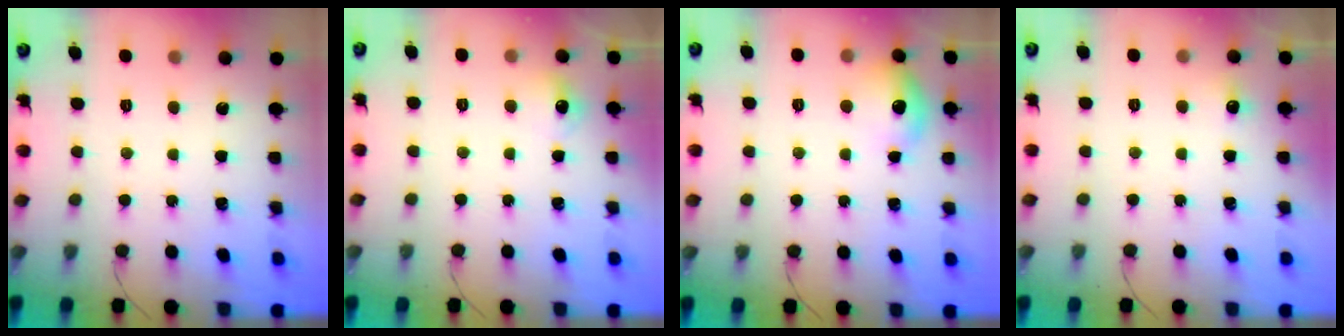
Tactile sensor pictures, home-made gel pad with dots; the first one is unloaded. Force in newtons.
{"total": 6.0, "press": 5.9, "slide": 1.2}
{"total": 10.0, "press": 8.8, "slide": 4.8}
{"total": 4.4, "press": 4.2, "slide": 1.3}